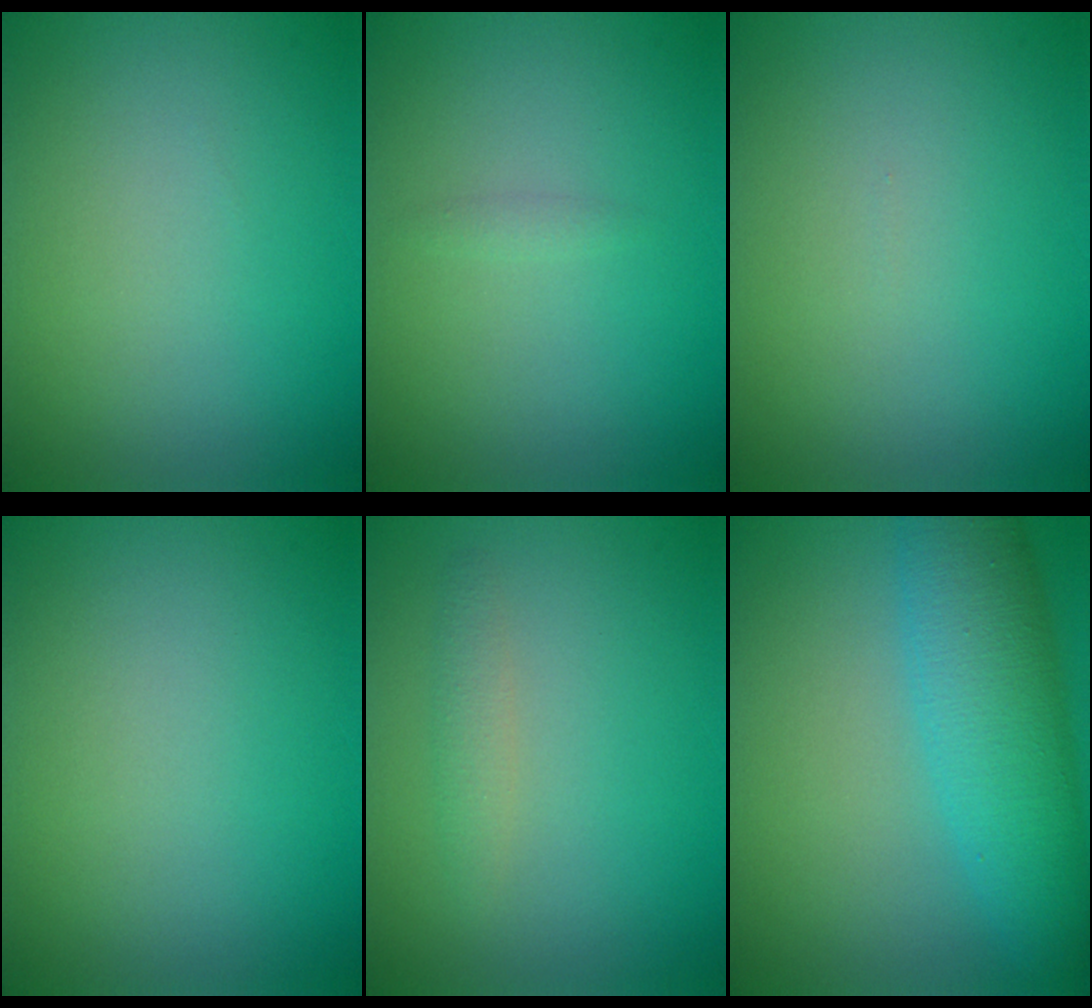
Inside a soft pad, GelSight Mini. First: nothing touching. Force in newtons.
{"total": 0.6, "press": 0.6, "slide": 0.0}
{"total": 0.0}
{"total": 0.0}
{"total": 1.3, "press": 1.3, "slide": 0.0}
{"total": 7.5, "press": 7.5, "slide": 0.2}